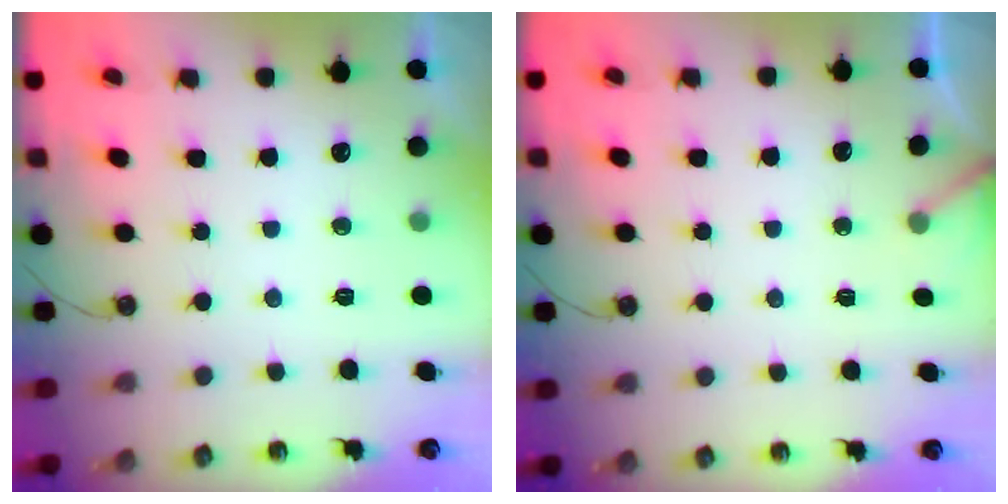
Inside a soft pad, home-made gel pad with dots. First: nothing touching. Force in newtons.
{"total": 1.9, "press": 1.9, "slide": 0.1}